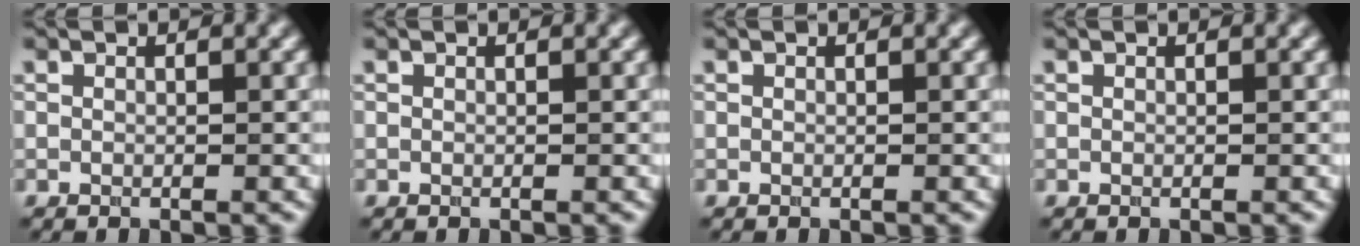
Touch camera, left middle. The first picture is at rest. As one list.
[{"total": 0.0}, {"total": 0.0}, {"total": 0.0}]